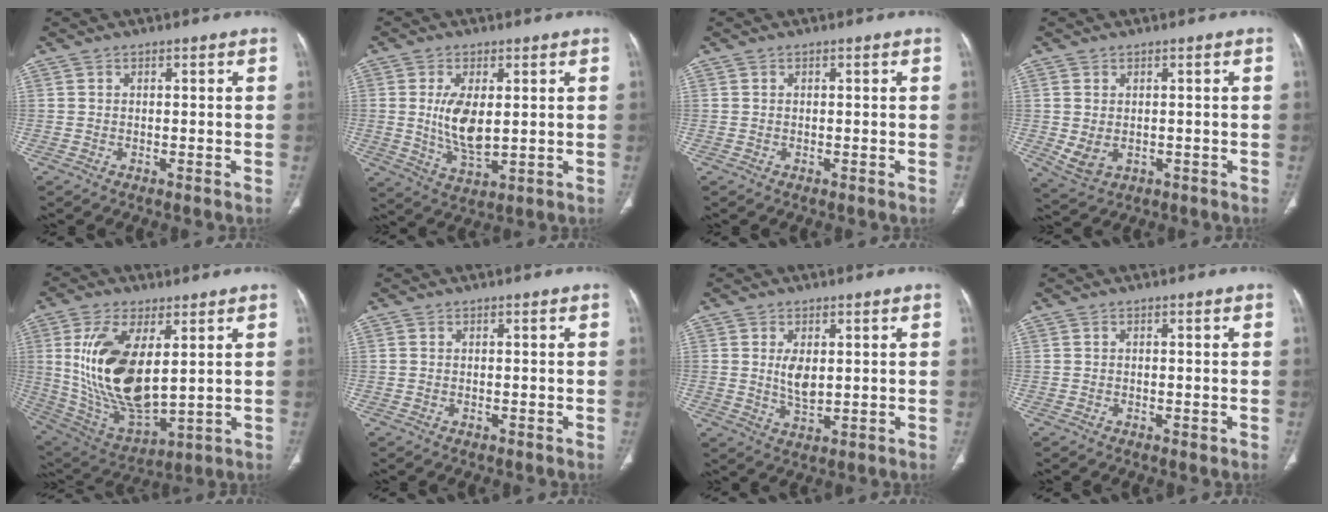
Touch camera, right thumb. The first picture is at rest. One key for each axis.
{"total": 8.7, "fx": 0.9, "fy": 4.1, "fz": 7.6, "tx": -0.143, "ty": -0.018, "tz": 0.028}
{"total": 0.0}
{"total": 4.4, "fx": -0.4, "fy": 3.3, "fz": 3.0, "tx": -0.057, "ty": -0.004, "tz": 0.011}
{"total": 19.7, "fx": 3.9, "fy": 9.5, "fz": 16.9, "tx": -0.325, "ty": -0.026, "tz": 0.091}
{"total": 0.0}
{"total": 4.8, "fx": 0.8, "fy": 2.5, "fz": 4.0, "tx": -0.069, "ty": -0.013, "tz": 0.022}
{"total": 0.7, "fx": -0.2, "fy": 0.4, "fz": 0.5, "tx": -0.009, "ty": -0.001, "tz": -0.002}